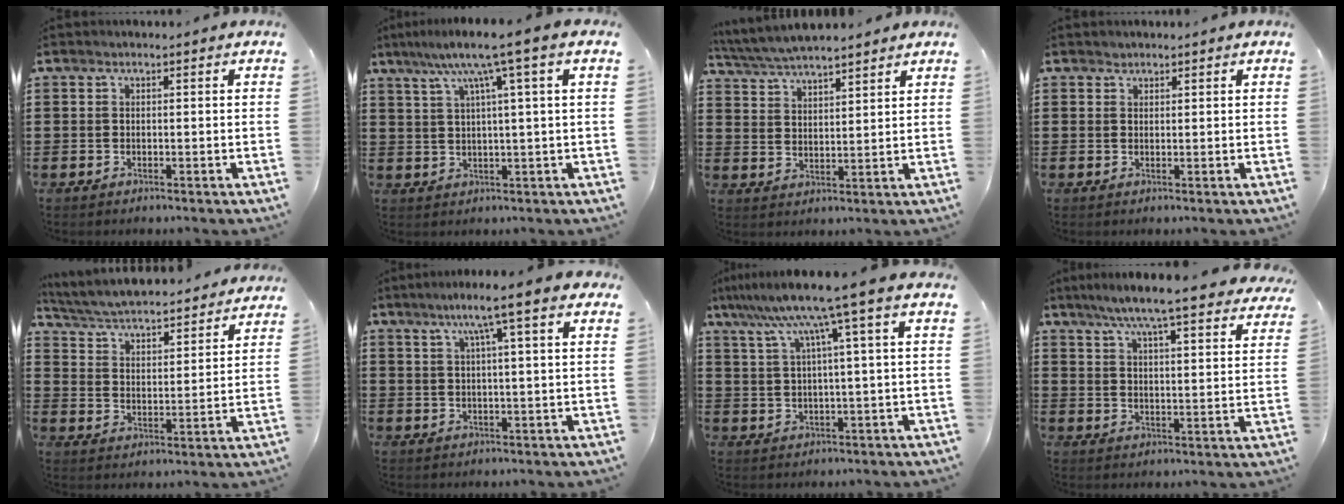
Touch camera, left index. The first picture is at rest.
{"total": 7.7, "force": [3.5, -0.7, 6.8], "torque": [-0.141, -0.005, 0.053]}
{"total": 5.0, "force": [4.8, 0.4, 1.4], "torque": [-0.046, -0.016, 0.086]}
{"total": 0.8, "force": [0.7, 0.4, 0.0], "torque": [-0.002, 0.001, 0.015]}
{"total": 4.3, "force": [4.2, -0.2, 1.0], "torque": [-0.042, -0.036, 0.064]}
{"total": 6.7, "force": [3.8, -0.3, 5.5], "torque": [-0.118, 0.000, 0.060]}
{"total": 8.9, "force": [5.1, -1.1, 7.2], "torque": [-0.154, -0.019, 0.082]}
{"total": 7.5, "force": [6.6, -0.1, 3.7], "torque": [-0.094, -0.031, 0.113]}